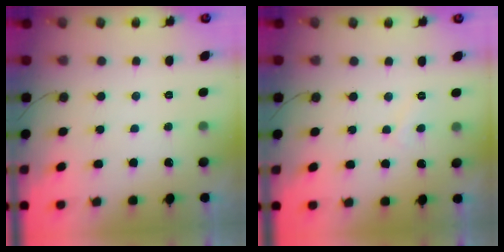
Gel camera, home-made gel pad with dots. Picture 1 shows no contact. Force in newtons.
{"total": 3.0, "press": 3.0, "slide": 0.4}